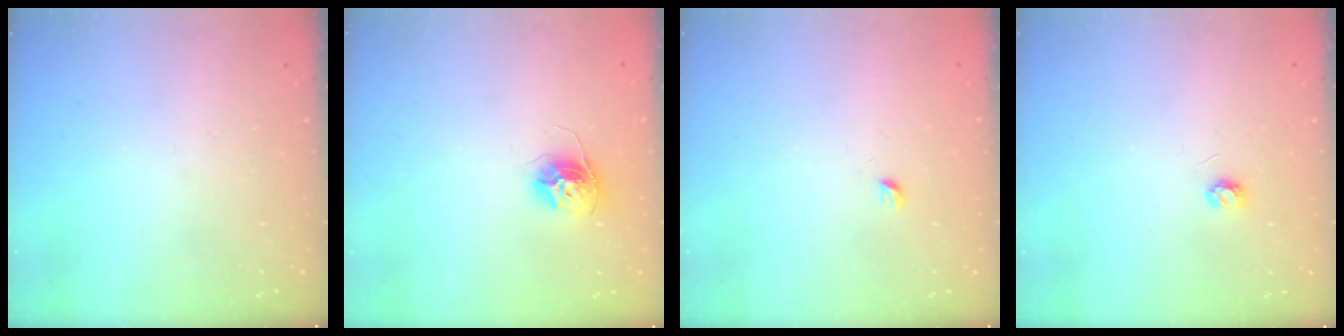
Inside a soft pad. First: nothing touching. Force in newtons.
{"total": 10.8, "press": 10.8, "slide": 0.8}
{"total": 2.9, "press": 2.9, "slide": 0.4}
{"total": 3.2, "press": 3.2, "slide": 0.3}